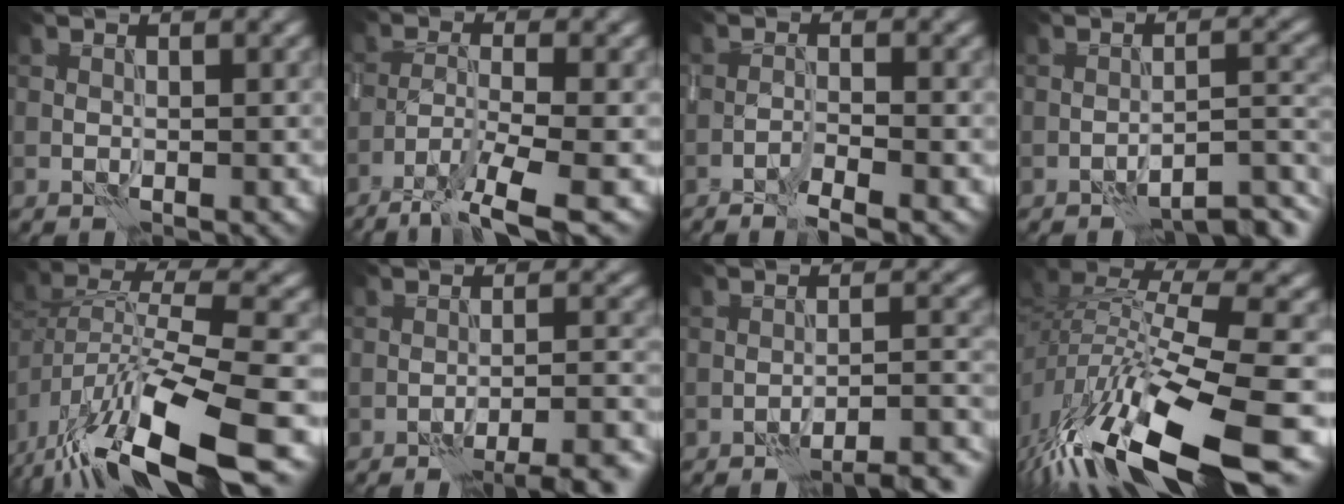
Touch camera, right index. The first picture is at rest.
{"total": 6.7, "force": [-4.5, 1.2, 4.8], "torque": [-0.080, -0.002, -0.084]}
{"total": 2.3, "force": [-1.7, 0.2, 1.5], "torque": [-0.027, 0.004, -0.036]}
{"total": 5.7, "force": [-4.9, 1.0, 2.8], "torque": [-0.026, 0.015, -0.068]}
{"total": 12.9, "force": [-7.3, 5.2, 9.3], "torque": [-0.177, -0.005, -0.117]}
{"total": 7.9, "force": [-6.5, 1.9, 4.1], "torque": [-0.040, 0.013, -0.071]}
{"total": 8.4, "force": [-7.4, 1.9, 3.5], "torque": [-0.028, 0.016, -0.081]}
{"total": 14.7, "force": [-8.5, 4.7, 11.1], "torque": [-0.237, 0.000, -0.135]}